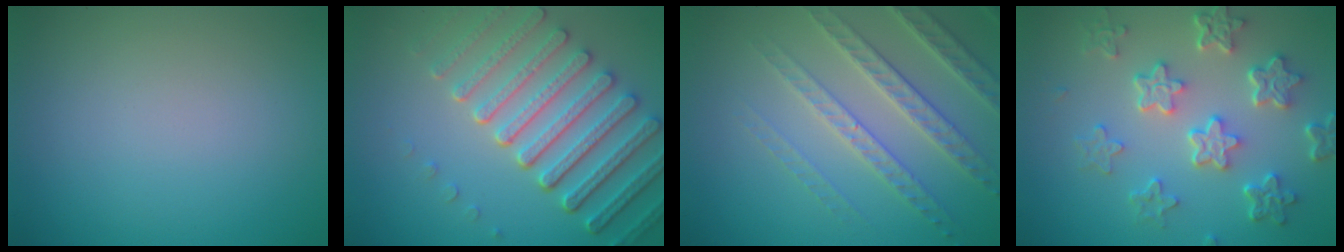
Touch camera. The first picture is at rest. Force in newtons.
{"total": 7.3, "press": 5.6, "slide": 4.8}
{"total": 4.4, "press": 4.0, "slide": 1.9}
{"total": 5.9, "press": 4.4, "slide": 3.8}